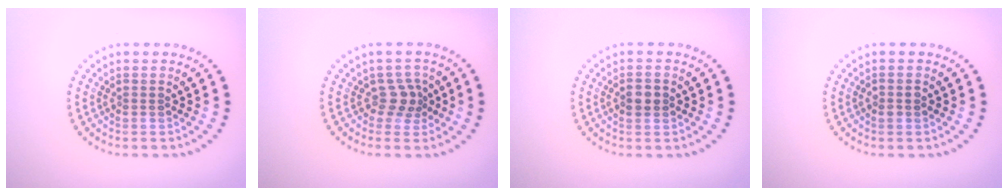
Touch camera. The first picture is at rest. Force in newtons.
{"total": 2.0, "press": 1.6, "slide": 1.3}
{"total": 1.6, "press": 1.6, "slide": 0.1}
{"total": 1.2, "press": 1.2, "slide": 0.2}